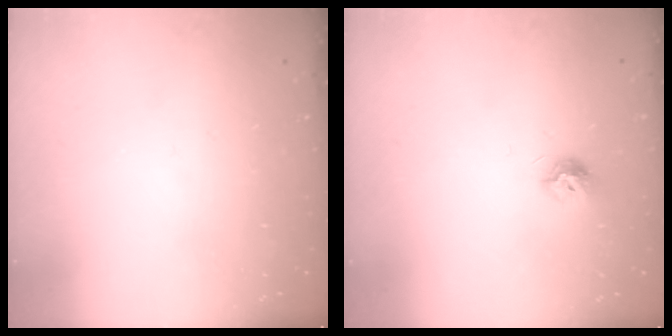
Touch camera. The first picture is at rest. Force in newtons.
{"total": 7.5, "press": 7.5, "slide": 0.1}